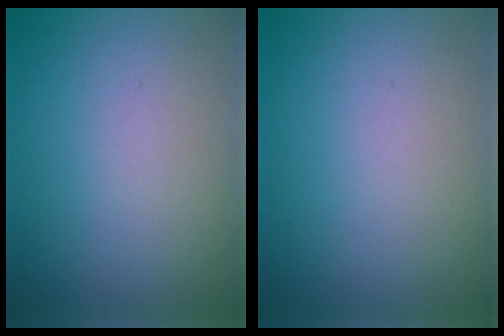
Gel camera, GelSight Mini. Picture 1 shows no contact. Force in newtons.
{"total": 0.0}